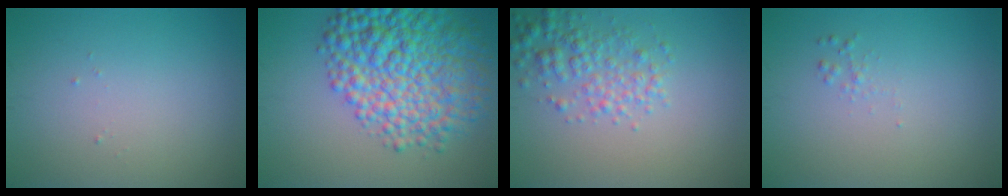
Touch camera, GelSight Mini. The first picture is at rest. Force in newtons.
{"total": 10.7, "press": 10.7, "slide": 0.3}
{"total": 3.3, "press": 3.3, "slide": 0.1}
{"total": 0.6, "press": 0.6, "slide": 0.0}